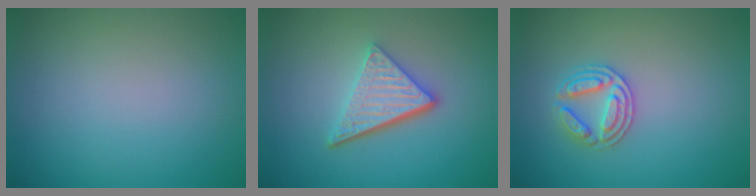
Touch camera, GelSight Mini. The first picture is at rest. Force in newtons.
{"total": 4.6, "press": 3.4, "slide": 3.1}
{"total": 2.8, "press": 2.7, "slide": 0.6}